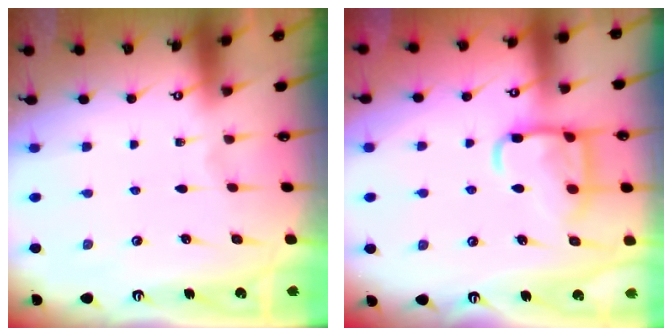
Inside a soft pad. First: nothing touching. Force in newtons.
{"total": 13.8, "press": 13.8, "slide": 1.3}